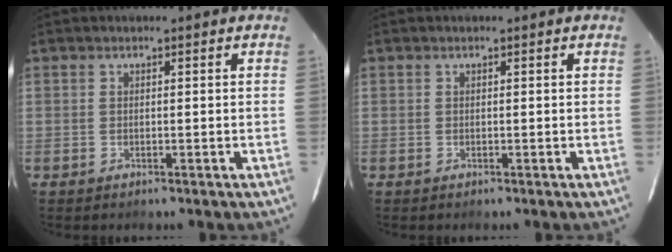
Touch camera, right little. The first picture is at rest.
{"total": 0.0}